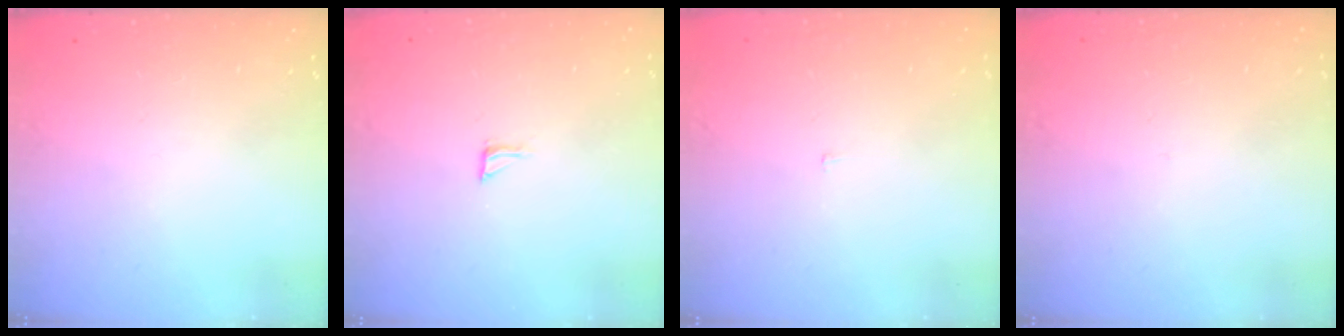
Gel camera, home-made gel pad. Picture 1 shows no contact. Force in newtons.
{"total": 3.6, "press": 3.6, "slide": 0.4}
{"total": 1.9, "press": 1.9, "slide": 0.1}
{"total": 2.7, "press": 2.7, "slide": 0.3}